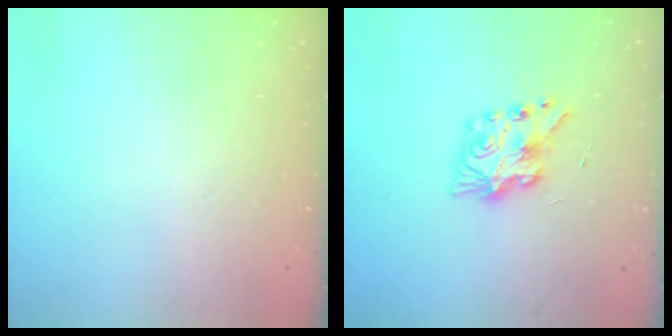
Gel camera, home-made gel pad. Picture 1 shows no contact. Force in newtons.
{"total": 8.3, "press": 8.2, "slide": 0.2}